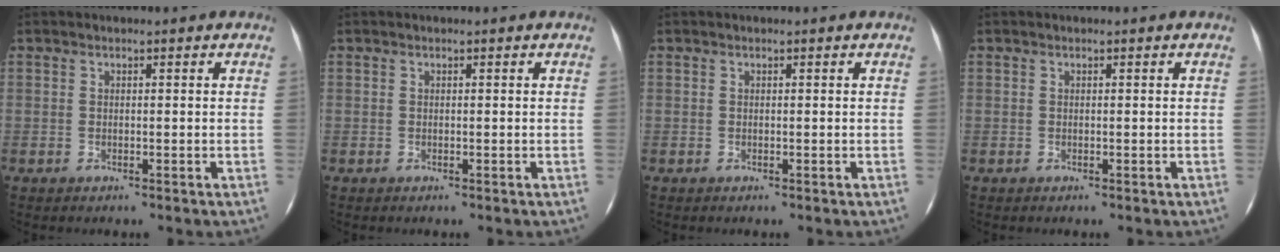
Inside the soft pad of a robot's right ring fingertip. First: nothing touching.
{"total": 0.0}
{"total": 0.0}
{"total": 0.0}